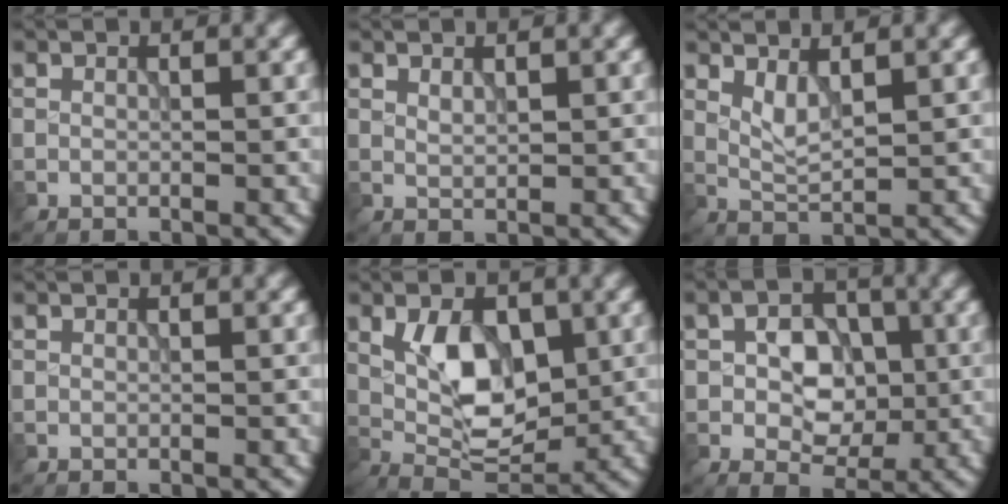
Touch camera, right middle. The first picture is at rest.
{"total": 0.9, "force": [0.6, 0.4, 0.6], "torque": [-0.014, -0.002, 0.013]}
{"total": 2.1, "force": [1.1, 0.6, 1.7], "torque": [-0.040, -0.005, 0.026]}
{"total": 0.0}
{"total": 6.5, "force": [0.9, 3.5, 5.3], "torque": [-0.091, -0.005, 0.019]}
{"total": 5.4, "force": [-0.2, 3.8, 3.9], "torque": [-0.052, -0.001, -0.006]}